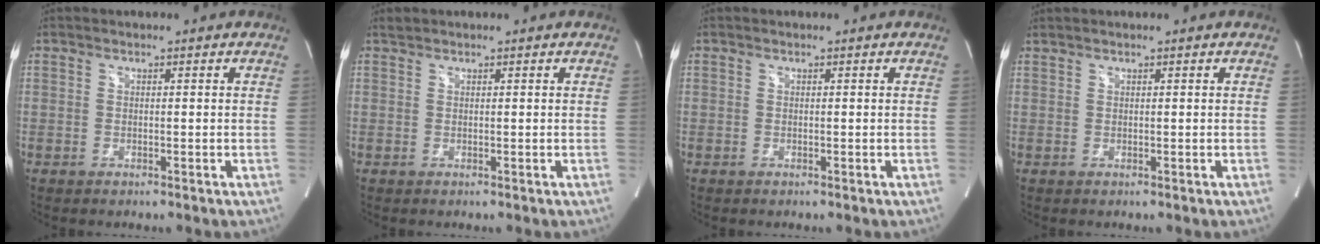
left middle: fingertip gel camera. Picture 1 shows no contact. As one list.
[{"total": 0.6, "force": [0.6, -0.1, 0.0], "torque": [-0.013, 0.007, 0.018]}, {"total": 0.0}, {"total": 0.7, "force": [0.7, -0.1, 0.2], "torque": [-0.013, 0.013, 0.022]}]